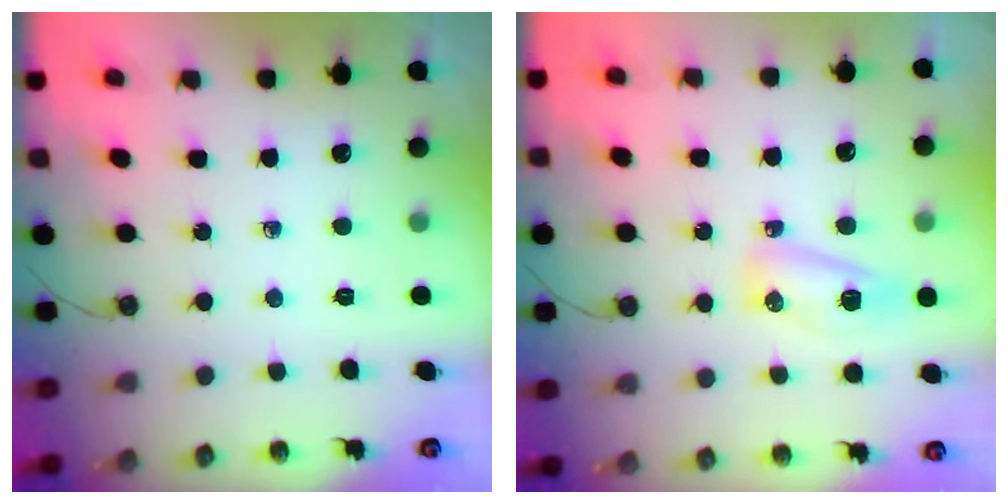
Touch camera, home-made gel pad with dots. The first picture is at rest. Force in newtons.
{"total": 9.4, "press": 7.9, "slide": 5.0}